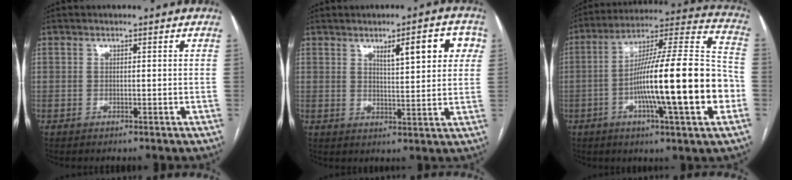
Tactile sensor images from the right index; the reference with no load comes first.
{"total": 8.1, "force": [3.4, 1.8, 7.1], "torque": [-0.098, 0.012, 0.048]}
{"total": 23.0, "force": [-5.2, 1.5, 22.4], "torque": [-0.336, 0.008, -0.084]}